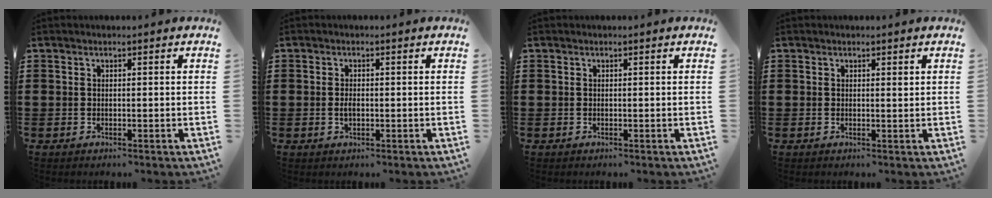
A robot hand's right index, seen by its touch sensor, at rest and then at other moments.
{"total": 1.6, "force": [-0.3, 0.7, 1.4], "torque": [-0.028, -0.001, -0.006]}
{"total": 0.0}
{"total": 0.6, "force": [0.3, 0.3, 0.4], "torque": [0.000, -0.001, 0.004]}